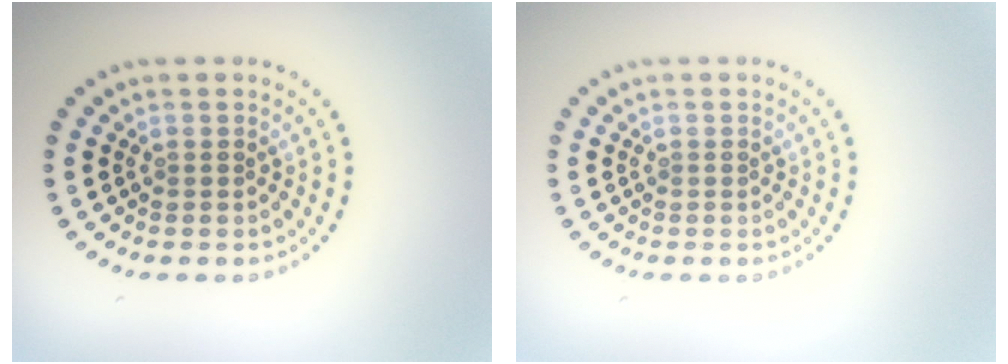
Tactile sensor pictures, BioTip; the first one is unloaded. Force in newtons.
{"total": 0.0}